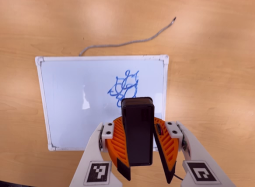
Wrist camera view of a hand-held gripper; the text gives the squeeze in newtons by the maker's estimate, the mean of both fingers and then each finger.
{"total": 10.1, "left": 10.4, "right": 9.8}